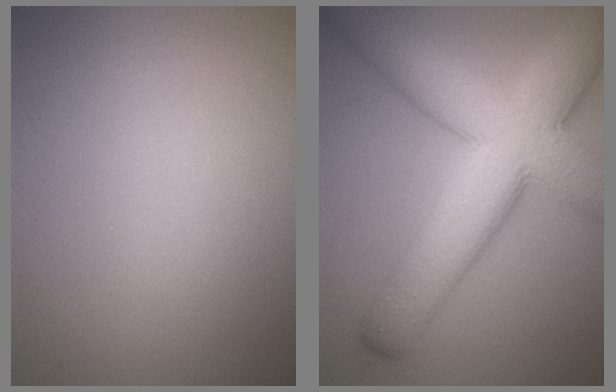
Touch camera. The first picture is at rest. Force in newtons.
{"total": 11.6, "press": 11.6, "slide": 0.7}